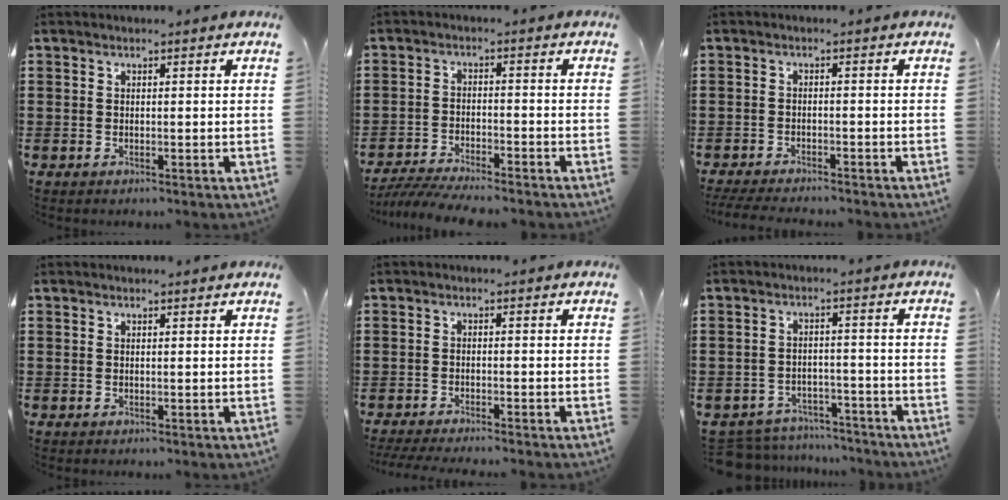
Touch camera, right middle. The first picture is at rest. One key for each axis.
{"total": 4.8, "fx": -4.6, "fy": 0.1, "fz": 1.2, "tx": -0.034, "ty": -0.009, "tz": -0.097}
{"total": 2.7, "fx": -2.6, "fy": 0.1, "fz": 0.5, "tx": -0.017, "ty": -0.003, "tz": -0.056}
{"total": 0.0}
{"total": 2.1, "fx": -2.0, "fy": -0.2, "fz": 0.7, "tx": -0.018, "ty": -0.003, "tz": -0.041}
{"total": 5.1, "fx": -5.0, "fy": 0.9, "fz": 0.2, "tx": -0.013, "ty": 0.010, "tz": -0.105}